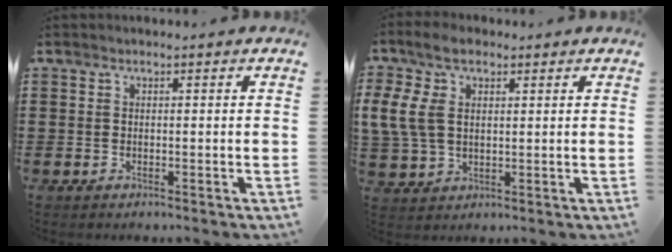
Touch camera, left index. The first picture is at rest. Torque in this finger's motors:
{"motor_torque": [2.14, 0.00, 0.50, 0.21]}